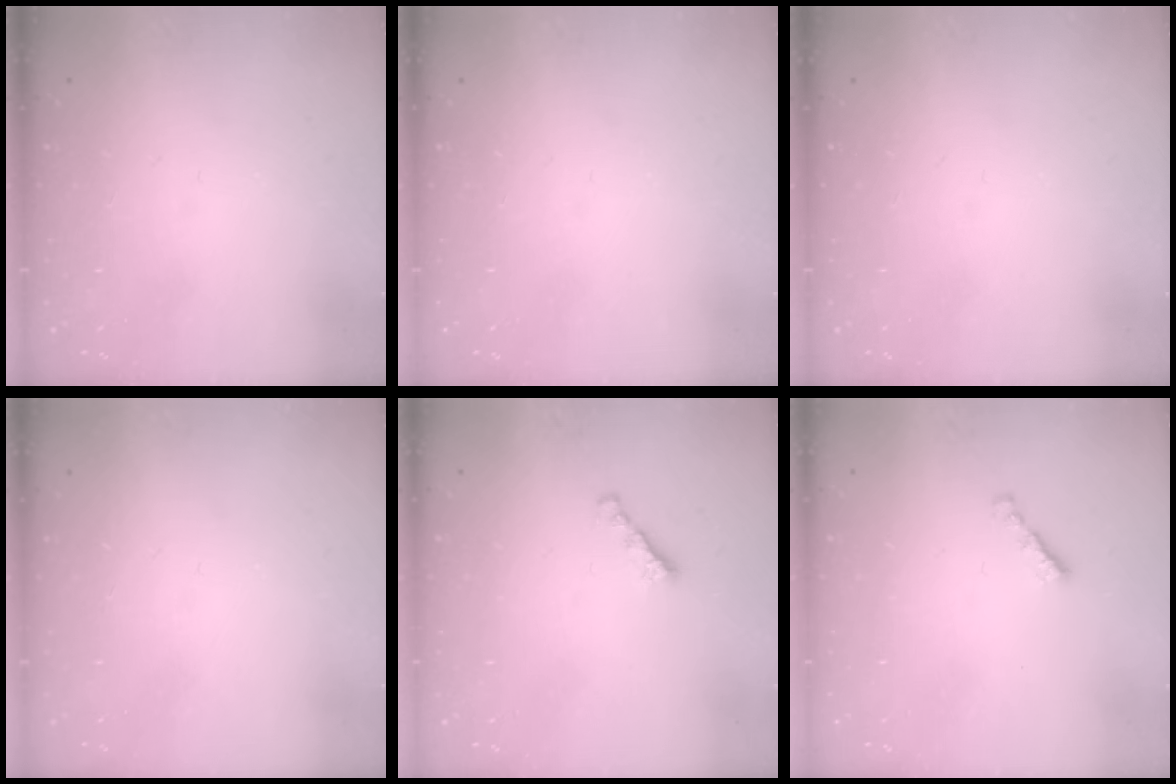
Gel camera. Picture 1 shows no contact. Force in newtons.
{"total": 0.0}
{"total": 0.0}
{"total": 0.0}
{"total": 1.7, "press": 1.6, "slide": 0.5}
{"total": 1.0, "press": 0.8, "slide": 0.5}